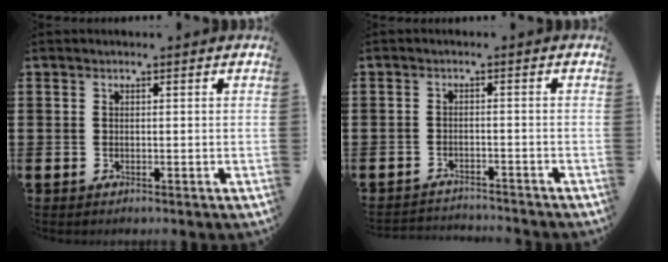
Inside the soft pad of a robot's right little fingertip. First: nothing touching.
{"total": 2.0, "force": [-2.0, -0.1, -0.2], "torque": [-0.002, 0.002, -0.043]}